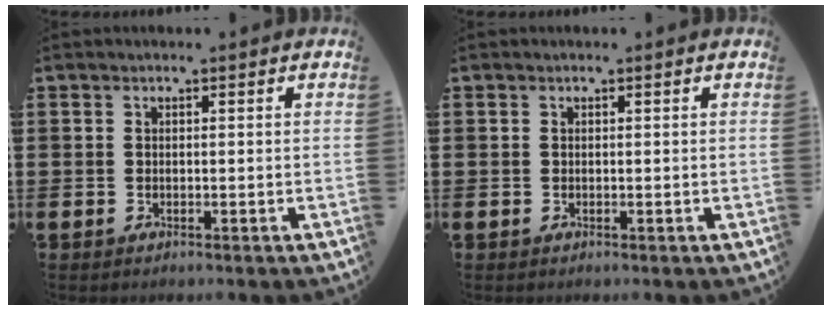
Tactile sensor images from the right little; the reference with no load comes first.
{"total": 0.0}